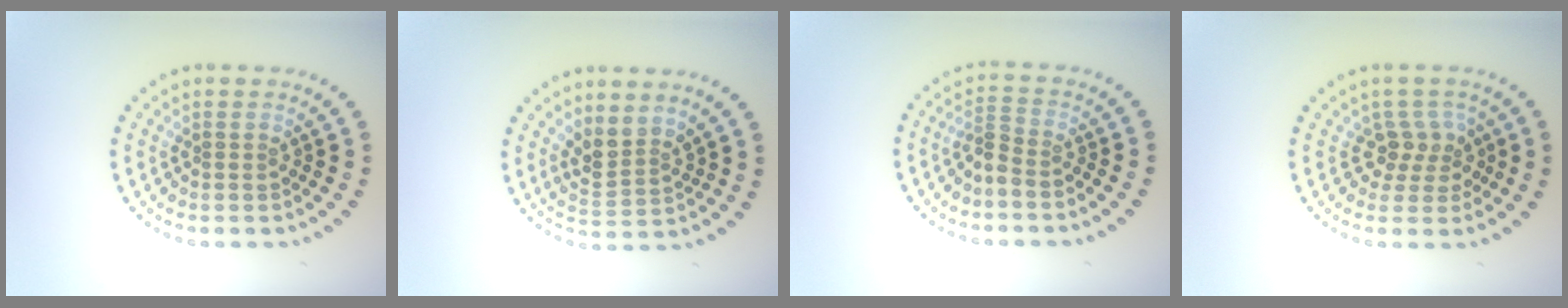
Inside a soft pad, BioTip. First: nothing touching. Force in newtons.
{"total": 2.7, "press": 2.0, "slide": 1.8}
{"total": 1.9, "press": 1.4, "slide": 1.2}
{"total": 2.7, "press": 2.0, "slide": 1.8}